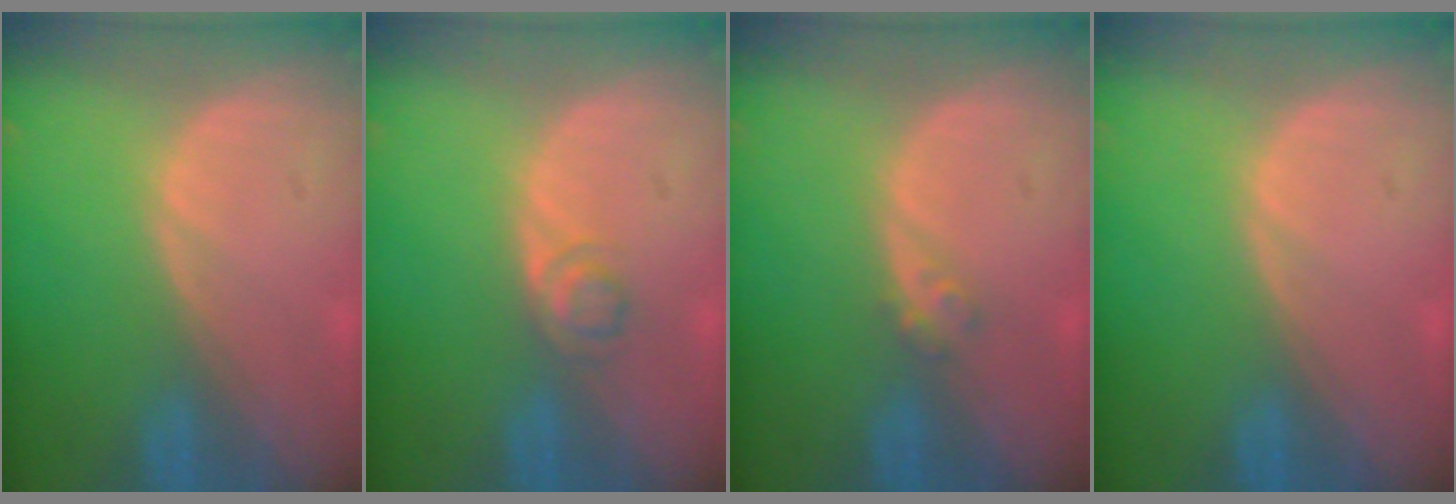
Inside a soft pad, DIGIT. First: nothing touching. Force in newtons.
{"total": 2.2, "press": 2.2, "slide": 0.2}
{"total": 1.6, "press": 1.4, "slide": 0.8}
{"total": 0.0}